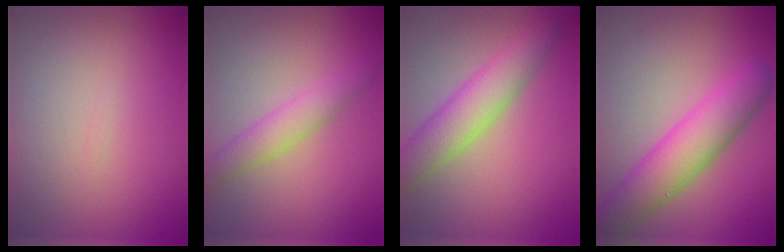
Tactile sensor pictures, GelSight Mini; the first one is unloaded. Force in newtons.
{"total": 2.9, "press": 2.8, "slide": 0.1}
{"total": 5.3, "press": 5.3, "slide": 0.2}
{"total": 6.5, "press": 6.5, "slide": 0.5}